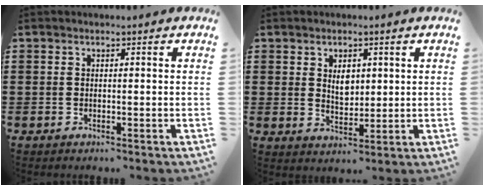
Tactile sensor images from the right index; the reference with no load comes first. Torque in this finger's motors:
{"motor_torque": [0.94, 0.97, 0.06, -0.06]}